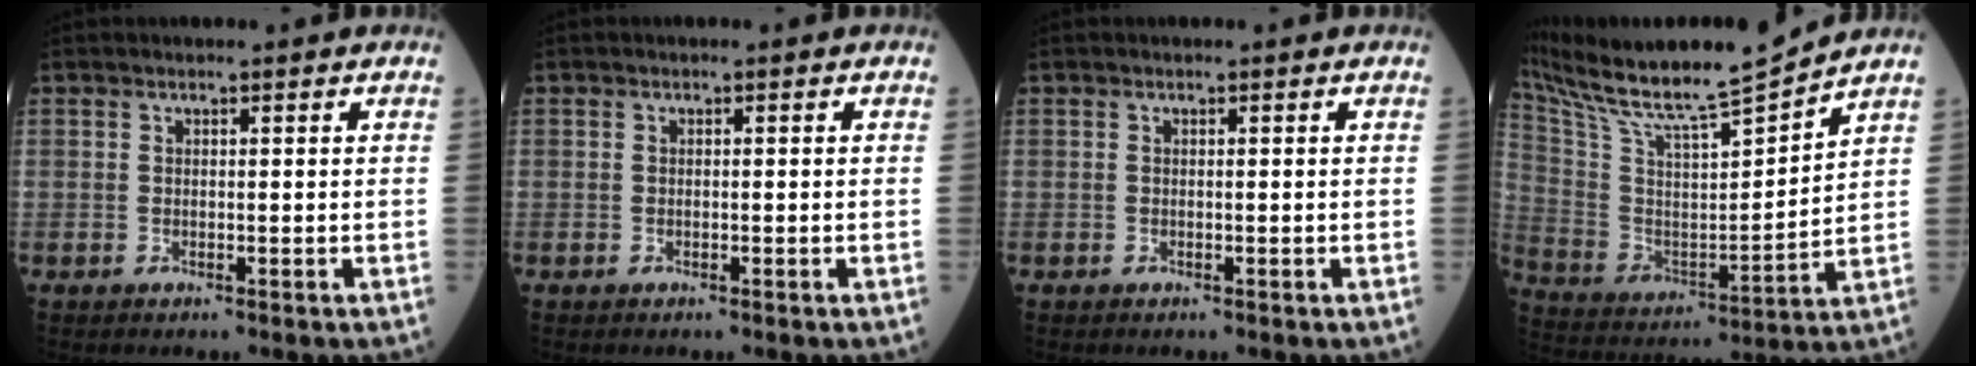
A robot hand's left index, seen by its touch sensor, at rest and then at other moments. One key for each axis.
{"total": 0.0}
{"total": 0.0}
{"total": 19.0, "fx": 17.2, "fy": -0.3, "fz": 7.9, "tx": -0.165, "ty": -0.021, "tz": 0.307}